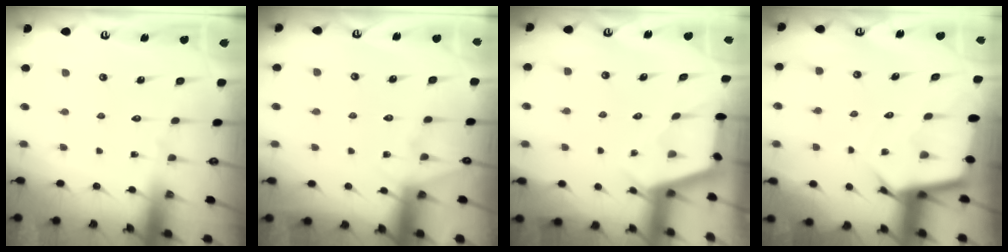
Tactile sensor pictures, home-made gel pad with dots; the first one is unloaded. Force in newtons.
{"total": 5.2, "press": 5.1, "slide": 0.7}
{"total": 2.7, "press": 2.7, "slide": 0.3}
{"total": 5.6, "press": 5.6, "slide": 0.5}